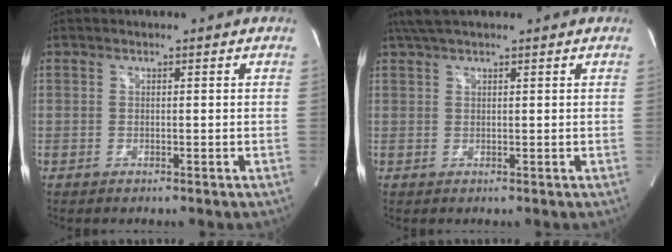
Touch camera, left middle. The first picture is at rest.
{"total": 4.6, "force": [3.8, 0.6, 2.5], "torque": [-0.050, 0.032, 0.070]}